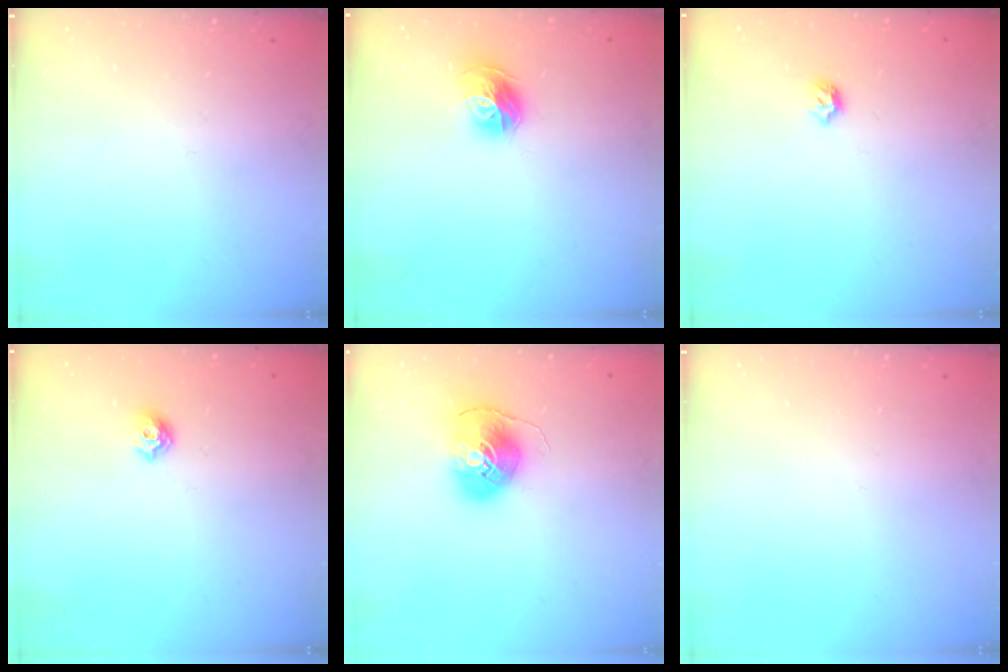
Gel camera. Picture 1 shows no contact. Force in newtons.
{"total": 10.6, "press": 10.5, "slide": 1.2}
{"total": 4.8, "press": 4.7, "slide": 1.0}
{"total": 7.3, "press": 7.2, "slide": 0.8}
{"total": 9.0, "press": 8.8, "slide": 1.5}
{"total": 0.0}